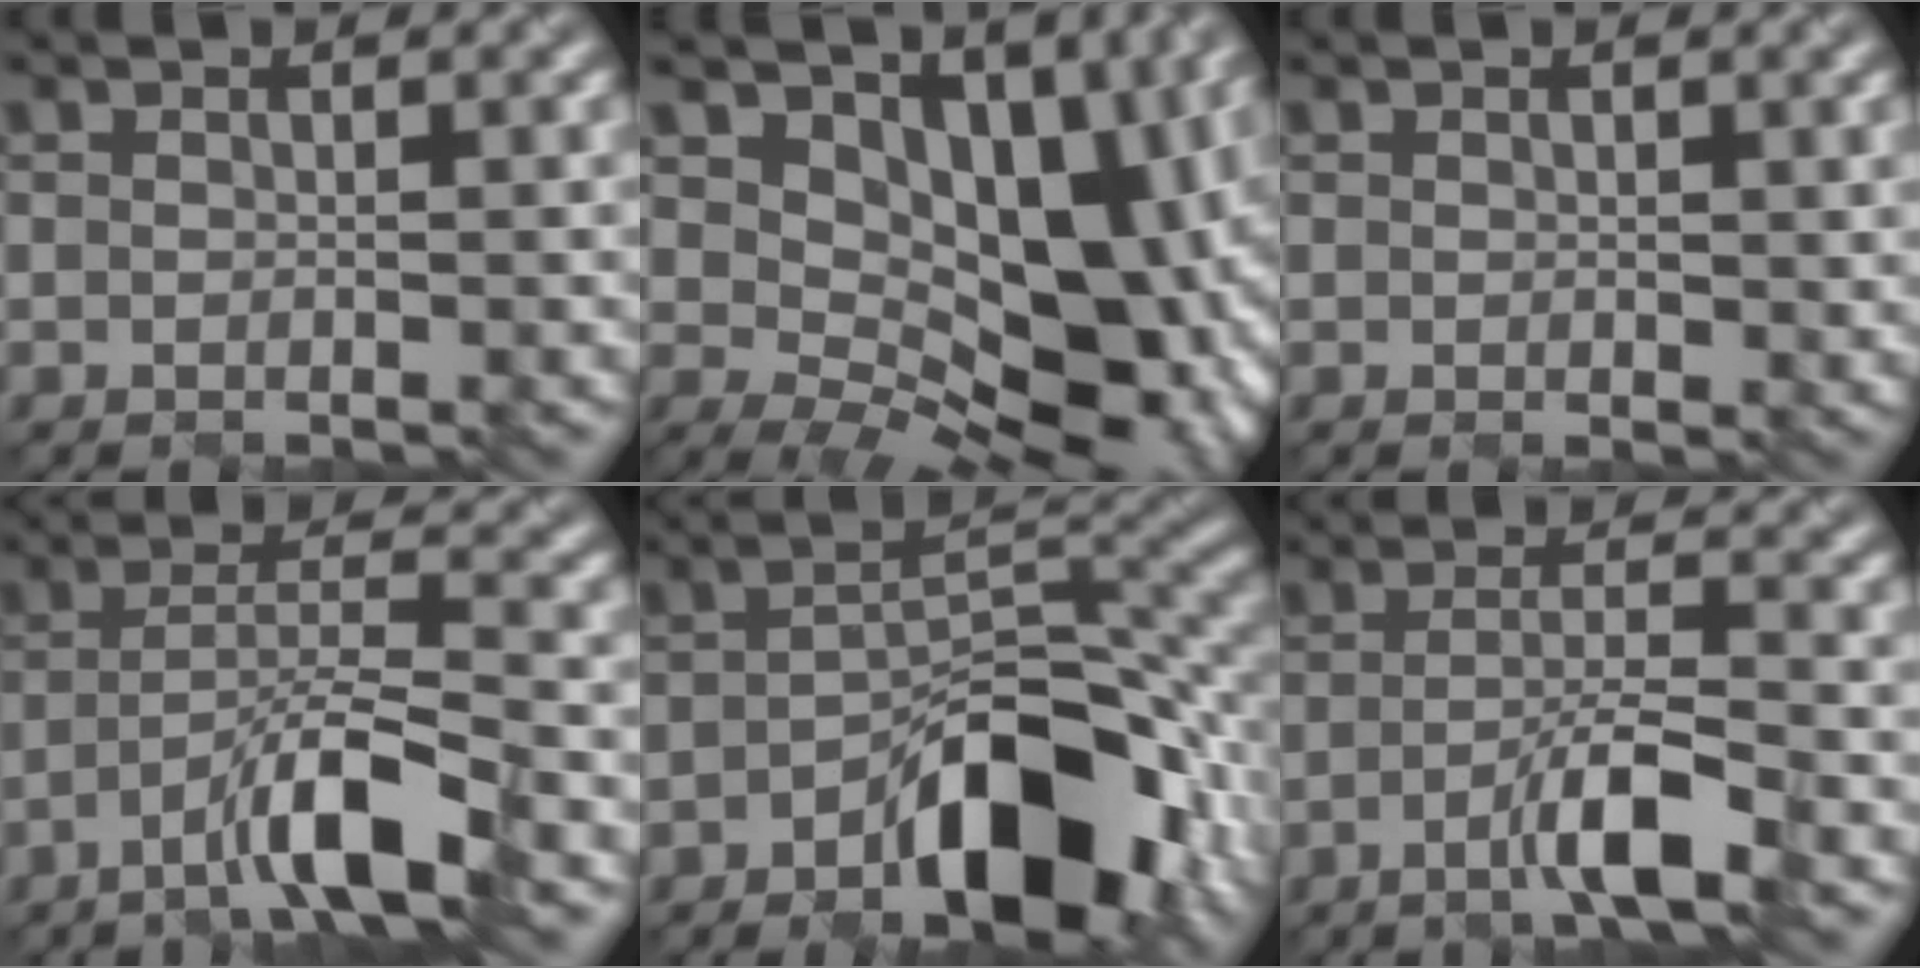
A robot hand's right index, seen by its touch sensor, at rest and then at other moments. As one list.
[{"total": 14.4, "force": [1.6, 9.2, 10.9], "torque": [-0.139, -0.015, 0.036]}, {"total": 0.7, "force": [0.6, 0.2, 0.3], "torque": [-0.009, -0.005, 0.018]}, {"total": 6.3, "force": [-3.6, 0.6, 5.1], "torque": [-0.094, 0.008, -0.064]}, {"total": 9.9, "force": [-5.0, 4.2, 7.4], "torque": [-0.109, 0.016, -0.086]}, {"total": 4.4, "force": [-2.2, 0.3, 3.7], "torque": [-0.067, 0.008, -0.044]}]